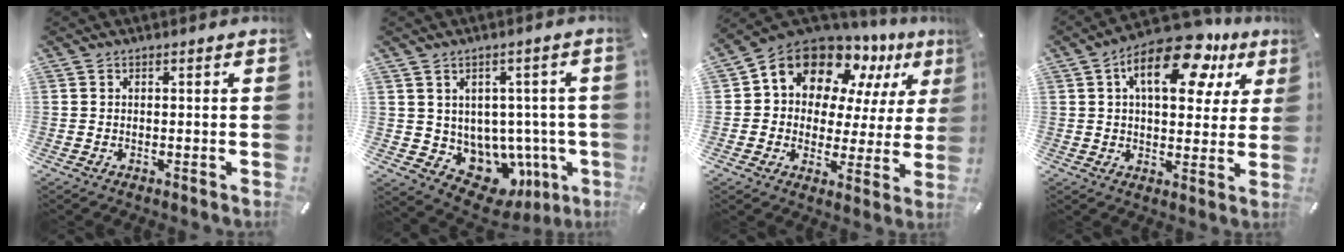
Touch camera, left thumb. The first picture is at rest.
{"total": 7.3, "force": [-0.5, 6.8, 2.6], "torque": [-0.041, -0.031, 0.011]}
{"total": 12.9, "force": [9.5, 8.0, 3.7], "torque": [-0.081, -0.085, 0.171]}
{"total": 17.1, "force": [8.2, 9.1, 12.0], "torque": [-0.170, -0.034, 0.132]}